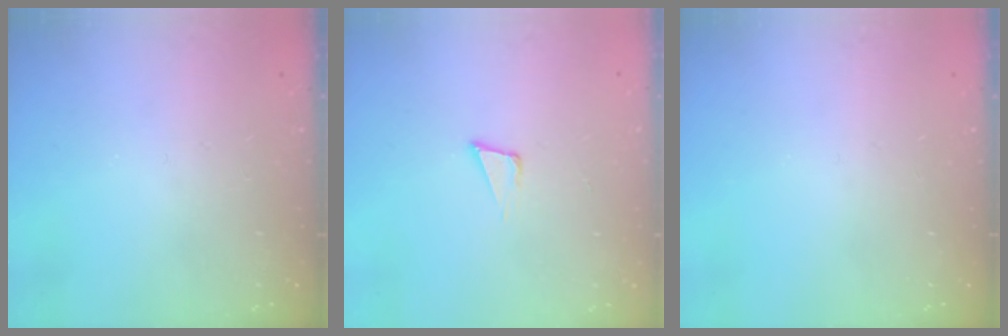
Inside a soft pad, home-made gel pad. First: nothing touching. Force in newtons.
{"total": 3.9, "press": 2.6, "slide": 2.9}
{"total": 0.0}